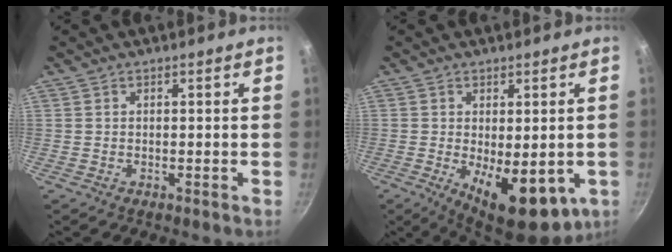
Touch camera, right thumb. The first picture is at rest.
{"total": 13.1, "force": [-2.9, 6.0, 11.3], "torque": [-0.137, -0.015, -0.023]}